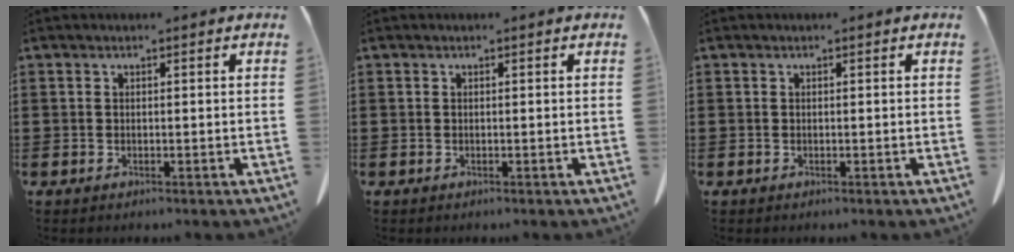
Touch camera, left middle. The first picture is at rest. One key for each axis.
{"total": 0.0}
{"total": 0.0}